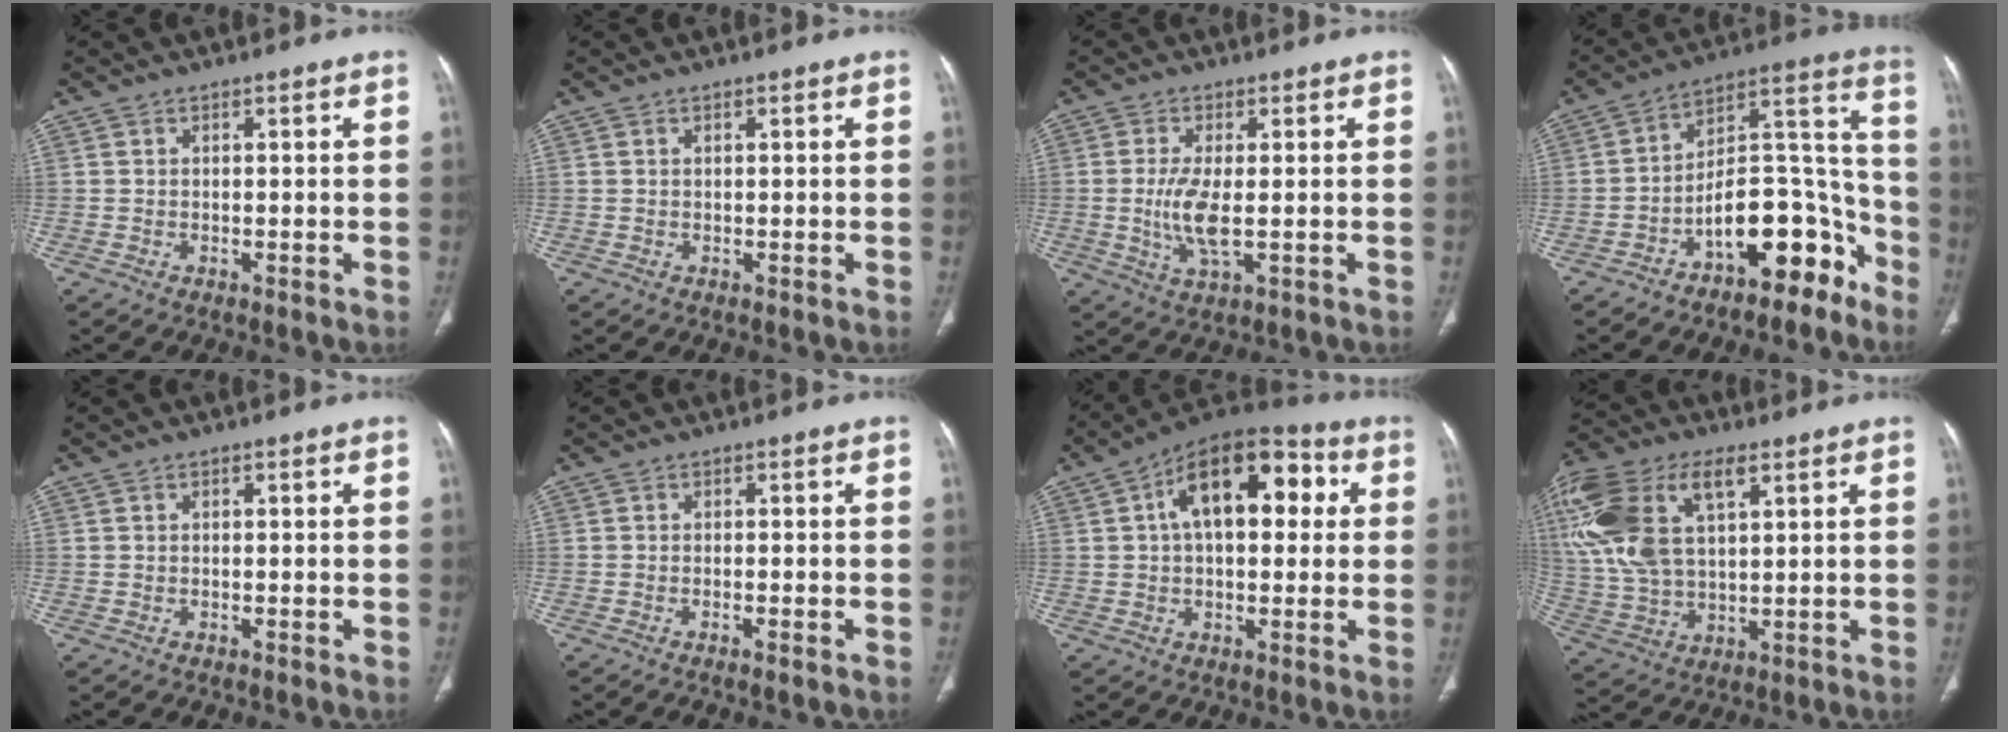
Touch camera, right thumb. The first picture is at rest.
{"total": 0.0}
{"total": 6.7, "force": [-0.4, 2.2, 6.3], "torque": [-0.142, -0.011, -0.006]}
{"total": 16.2, "force": [-9.7, 7.5, 10.6], "torque": [-0.112, 0.124, -0.156]}
{"total": 0.0}
{"total": 1.5, "force": [-0.9, 0.2, 1.1], "torque": [-0.024, 0.000, -0.011]}
{"total": 17.3, "force": [4.2, 9.5, 13.9], "torque": [-0.181, 0.031, 0.055]}
{"total": 21.3, "force": [7.7, 11.3, 16.4], "torque": [-0.375, 0.009, 0.147]}